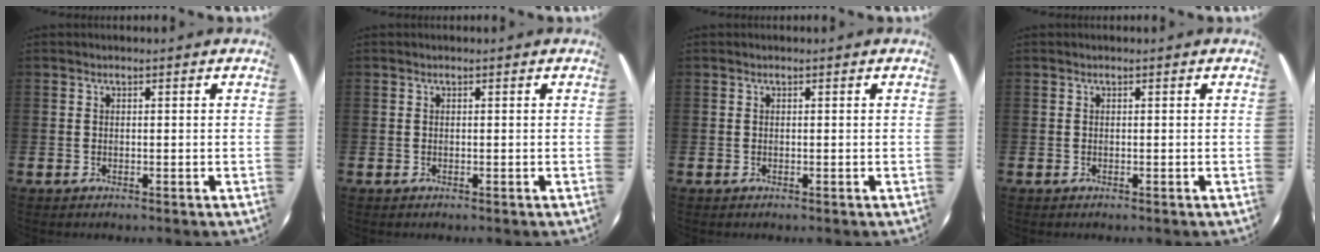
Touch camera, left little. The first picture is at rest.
{"total": 0.0}
{"total": 0.0}
{"total": 0.0}